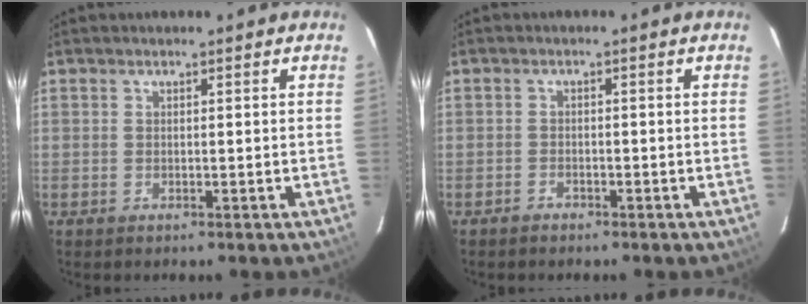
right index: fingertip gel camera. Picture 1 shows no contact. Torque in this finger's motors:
{"motor_torque": [0.04, -0.13, 0.03, 0.00]}